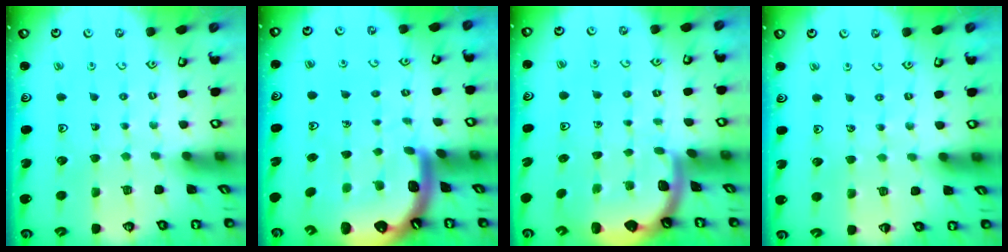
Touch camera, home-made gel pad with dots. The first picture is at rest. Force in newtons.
{"total": 4.6, "press": 4.5, "slide": 0.6}
{"total": 1.2, "press": 1.2, "slide": 0.1}
{"total": 2.1, "press": 2.1, "slide": 0.4}